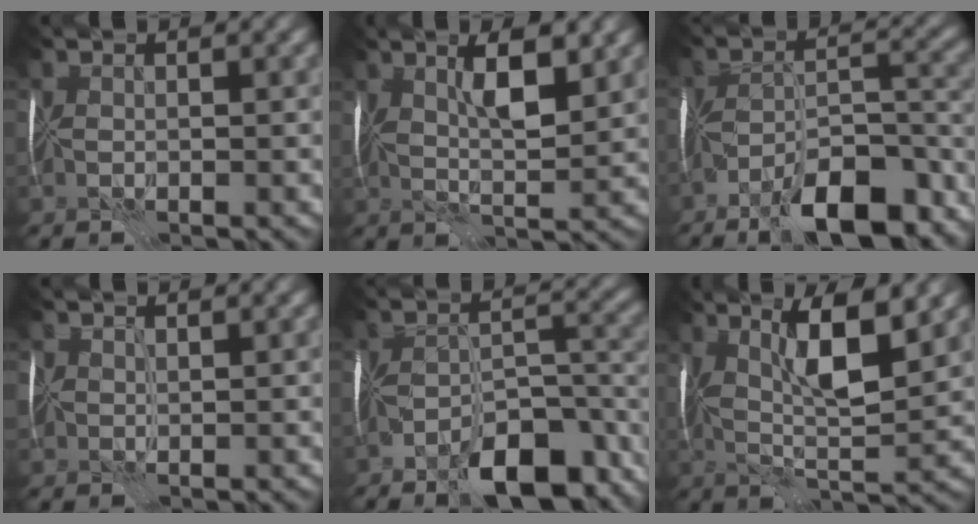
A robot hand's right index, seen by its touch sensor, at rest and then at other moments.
{"total": 5.2, "force": [2.1, 1.4, 4.5], "torque": [-0.077, 0.003, 0.034]}
{"total": 11.1, "force": [-7.7, 3.6, 7.2], "torque": [-0.108, 0.001, -0.134]}
{"total": 1.1, "force": [0.6, 0.9, 0.3], "torque": [-0.009, 0.000, 0.011]}
{"total": 9.1, "force": [-5.9, 3.6, 5.8], "torque": [-0.082, -0.009, -0.100]}
{"total": 7.5, "force": [2.7, 1.6, 6.8], "torque": [-0.122, 0.002, 0.042]}